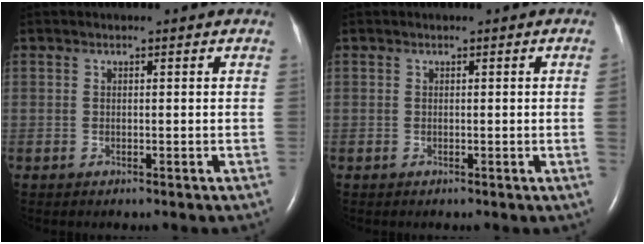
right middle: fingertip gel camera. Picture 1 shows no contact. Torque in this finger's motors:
{"motor_torque": [0.36, -0.36, -0.37, -0.07]}